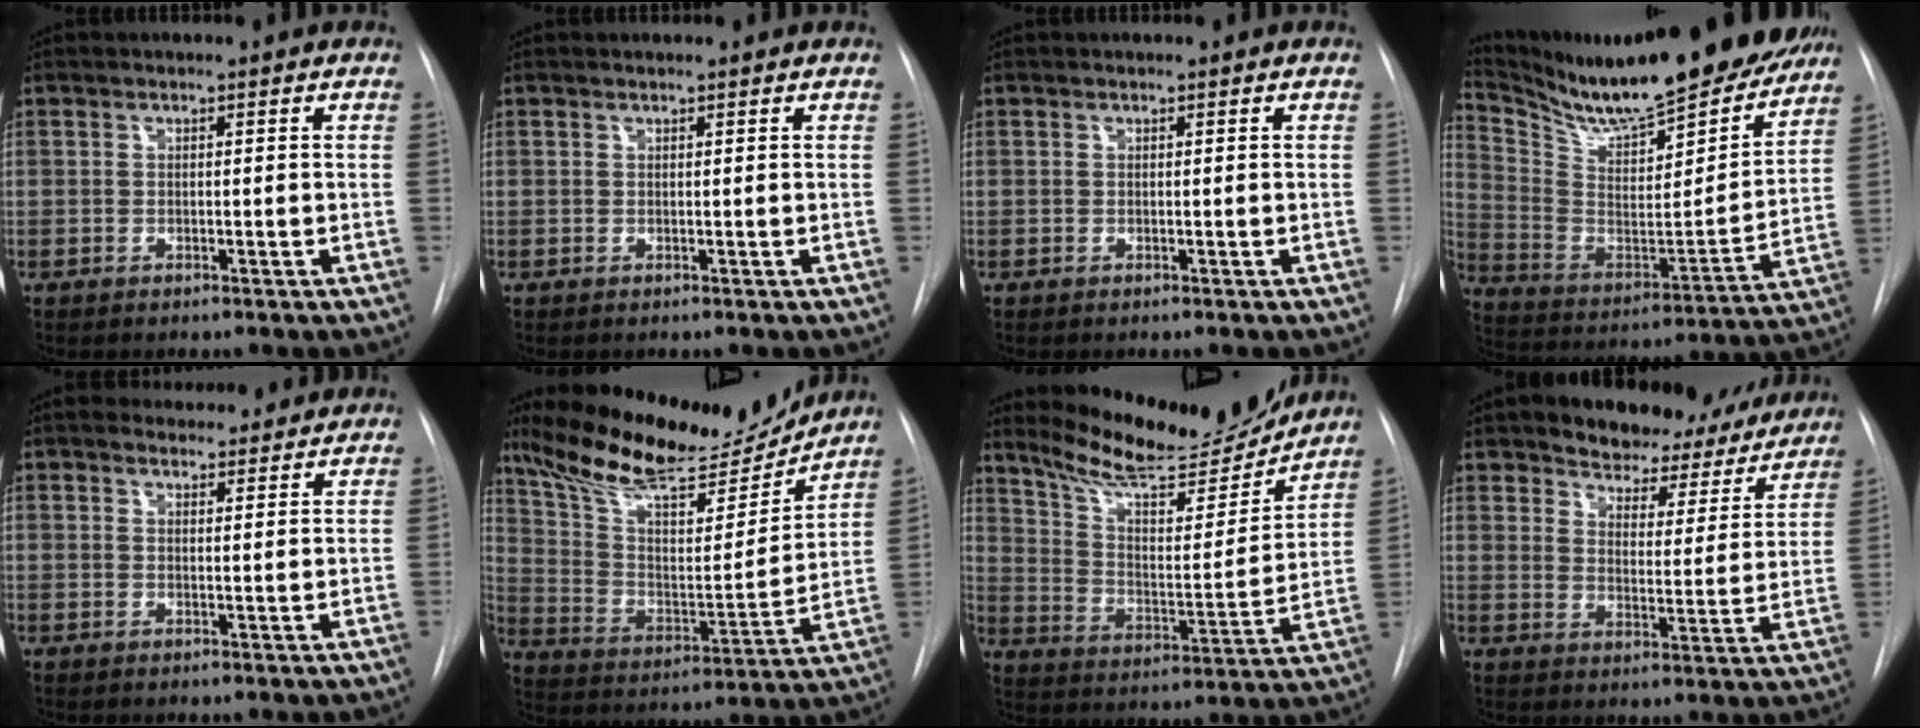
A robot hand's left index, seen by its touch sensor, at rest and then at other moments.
{"total": 0.0}
{"total": 0.0}
{"total": 25.3, "force": [22.4, 4.2, 11.0], "torque": [-0.193, -0.052, 0.334]}
{"total": 5.1, "force": [4.8, 1.7, 0.6], "torque": [-0.003, 0.009, 0.057]}
{"total": 20.2, "force": [18.2, 3.6, 8.0], "torque": [-0.144, -0.018, 0.296]}
{"total": 18.4, "force": [17.0, 2.6, 6.4], "torque": [-0.108, -0.033, 0.260]}
{"total": 14.7, "force": [12.9, 6.1, 3.6], "torque": [-0.031, -0.020, 0.164]}